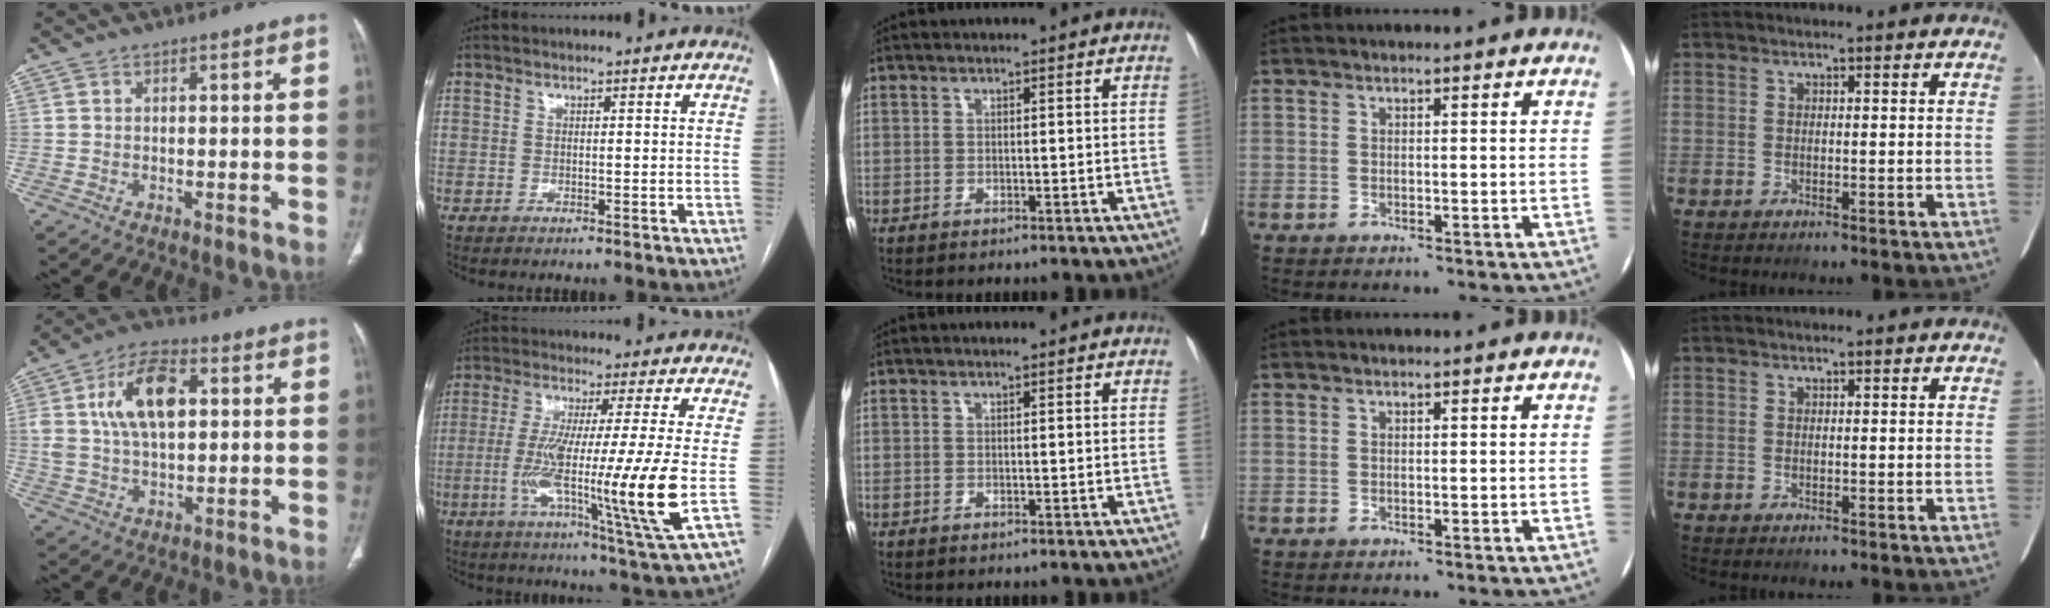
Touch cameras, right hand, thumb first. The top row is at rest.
{"thumb": {"total": 13.3, "force": [3.1, 7.3, 10.6], "torque": [-0.184, 0.008, 0.053]}, "index": {"total": 17.4, "force": [-2.6, -1.2, 17.2], "torque": [-0.300, -0.029, -0.055]}}